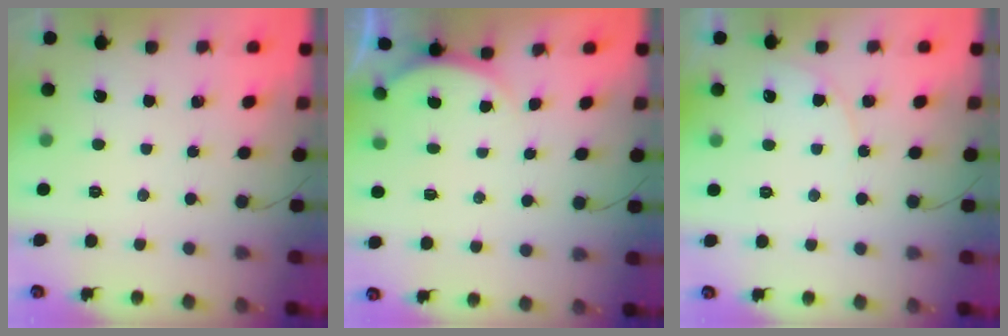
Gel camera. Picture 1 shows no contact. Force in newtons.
{"total": 2.3, "press": 2.2, "slide": 0.6}
{"total": 4.2, "press": 4.2, "slide": 0.5}